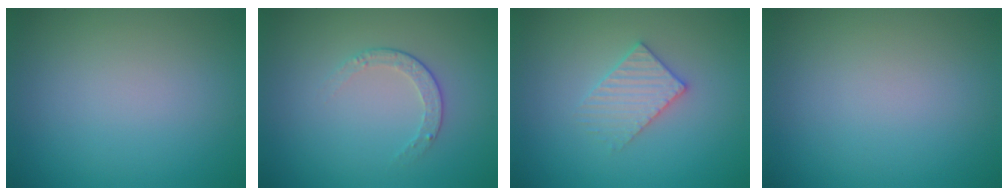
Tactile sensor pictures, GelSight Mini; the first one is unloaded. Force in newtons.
{"total": 1.6, "press": 1.2, "slide": 1.1}
{"total": 2.7, "press": 2.7, "slide": 0.5}
{"total": 0.0}